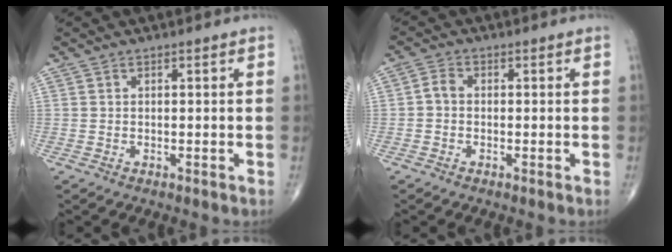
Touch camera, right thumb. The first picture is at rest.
{"total": 2.2, "force": [-0.3, 1.7, 1.4], "torque": [-0.020, 0.007, -0.013]}